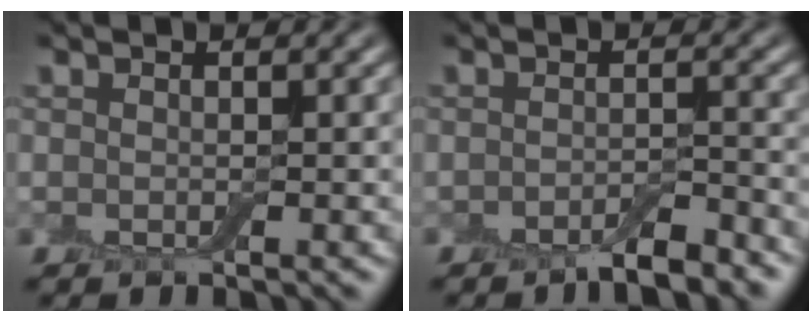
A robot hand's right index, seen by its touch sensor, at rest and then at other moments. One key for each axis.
{"total": 3.1, "fx": -2.4, "fy": 0.7, "fz": 1.9, "tx": -0.027, "ty": 0.002, "tz": -0.041}